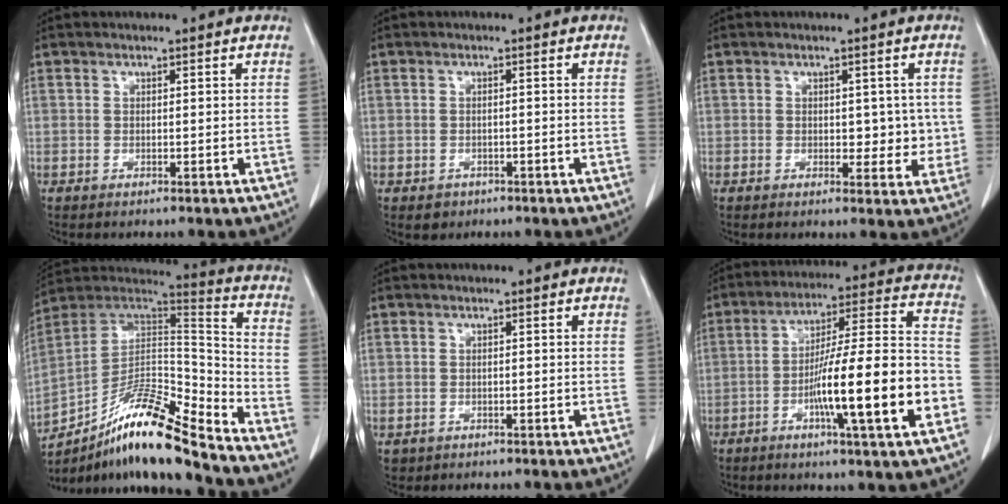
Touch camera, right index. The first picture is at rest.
{"total": 1.7, "force": [-0.9, 1.4, 0.1], "torque": [-0.002, 0.005, -0.008]}
{"total": 4.5, "force": [0.2, 2.9, 3.4], "torque": [-0.022, 0.005, 0.007]}
{"total": 18.5, "force": [-13.9, 2.0, 12.0], "torque": [-0.222, 0.015, -0.249]}
{"total": 1.3, "force": [-0.5, 1.2, 0.0], "torque": [-0.007, 0.004, -0.002]}
{"total": 18.5, "force": [-5.7, 0.7, 17.6], "torque": [-0.270, 0.003, -0.089]}